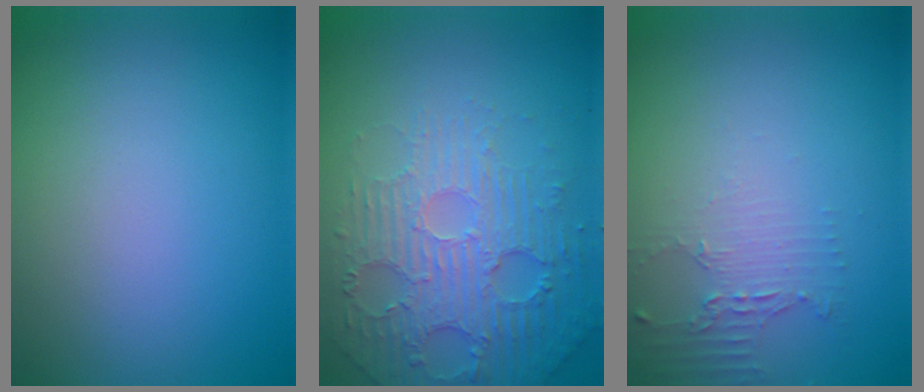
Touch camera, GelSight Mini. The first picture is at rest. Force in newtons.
{"total": 5.5, "press": 3.8, "slide": 4.0}
{"total": 2.0, "press": 1.4, "slide": 1.4}